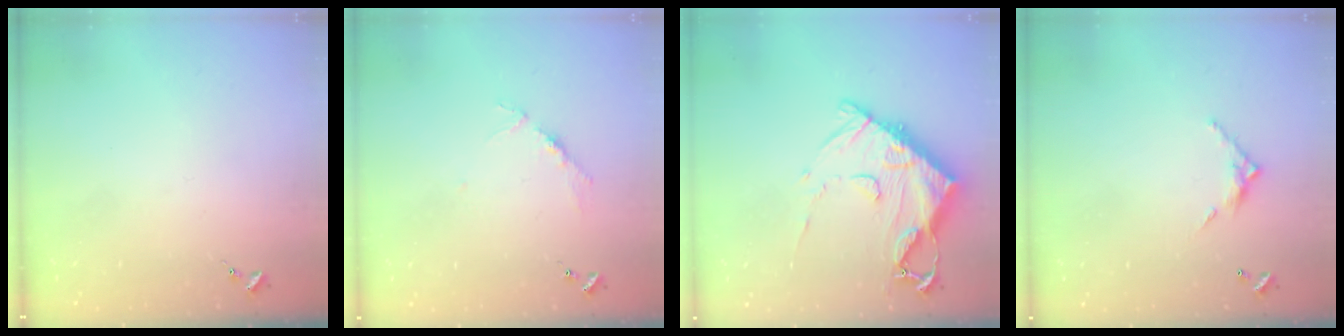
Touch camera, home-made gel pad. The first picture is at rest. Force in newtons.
{"total": 3.9, "press": 3.8, "slide": 0.5}
{"total": 15.2, "press": 15.1, "slide": 1.6}
{"total": 6.7, "press": 6.7, "slide": 0.4}